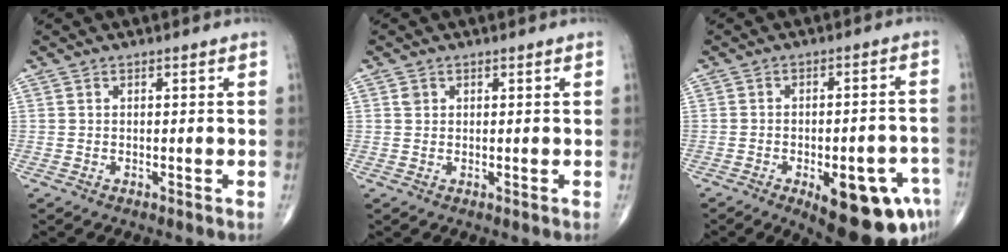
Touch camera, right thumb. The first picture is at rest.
{"total": 1.3, "force": [0.7, 0.9, 0.6], "torque": [-0.008, 0.001, 0.014]}
{"total": 17.0, "force": [-7.7, 6.6, 13.6], "torque": [-0.122, 0.029, -0.085]}